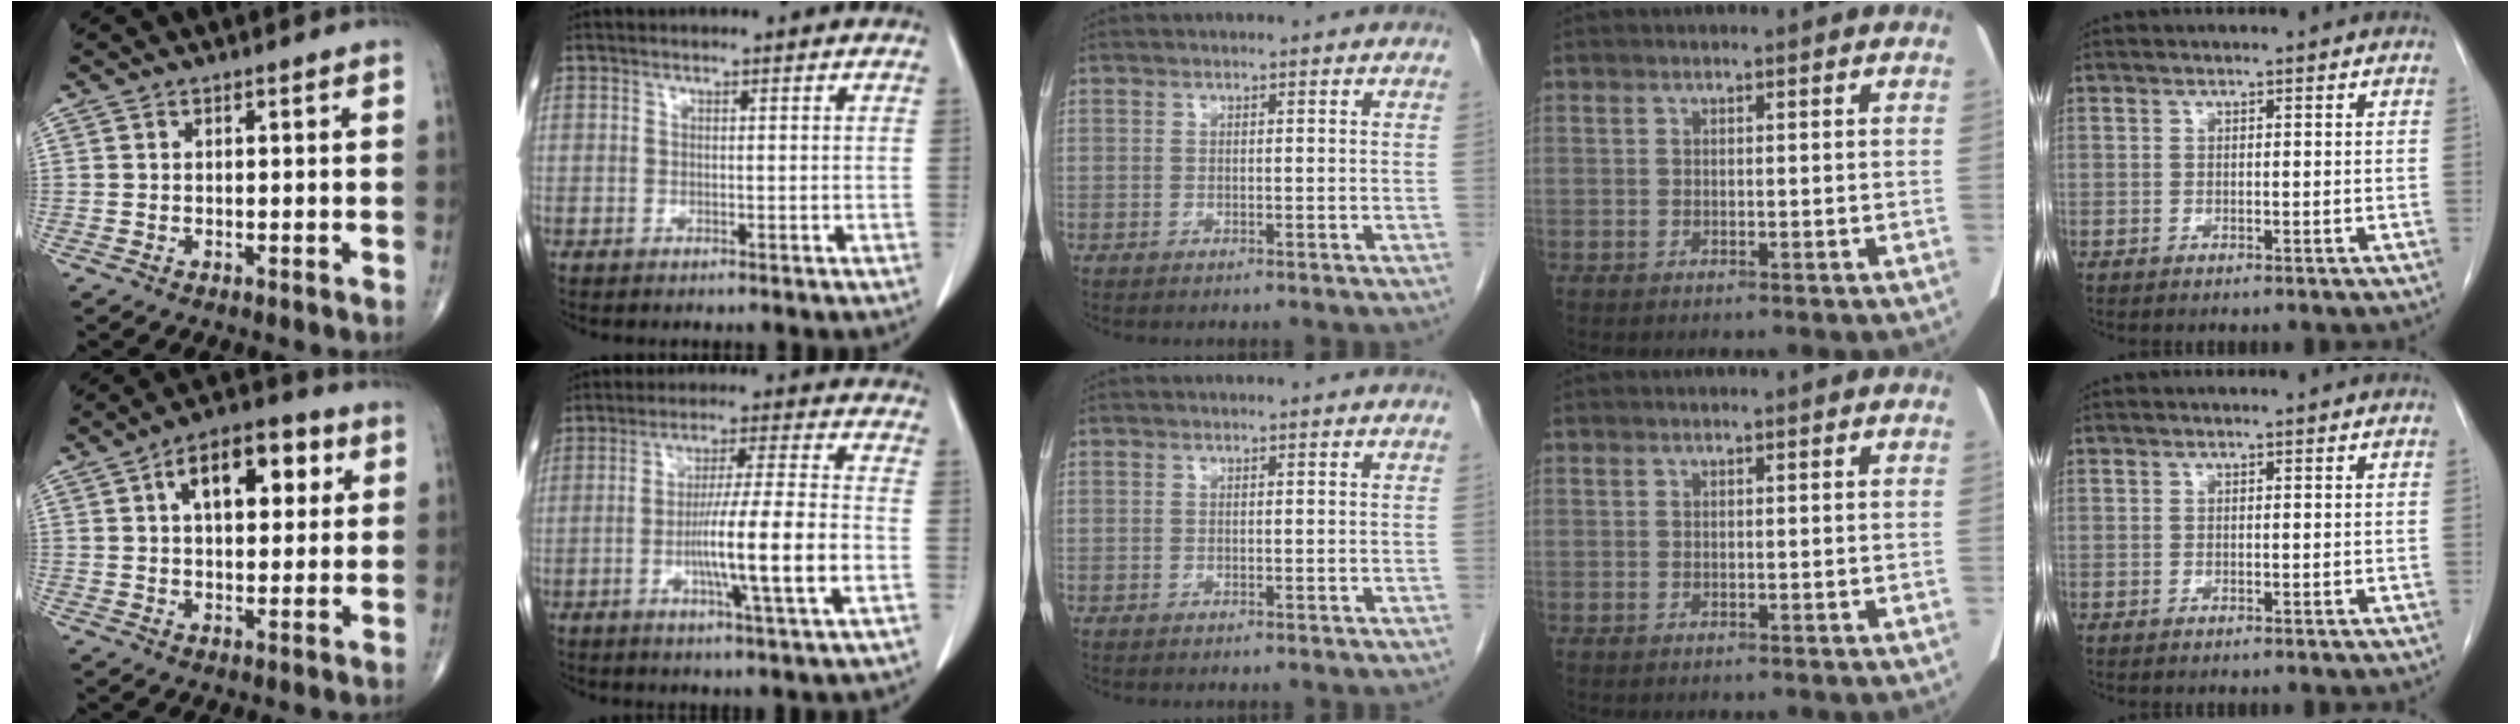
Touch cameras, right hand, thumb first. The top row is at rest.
{"thumb": {"total": 13.3, "force": [4.2, 7.0, 10.5], "torque": [-0.126, 0.012, 0.061]}, "index": {"total": 12.5, "force": [-3.2, -0.4, 12.1], "torque": [-0.210, -0.004, -0.059]}}